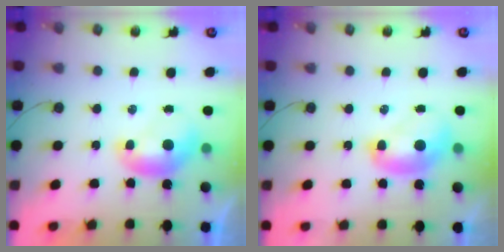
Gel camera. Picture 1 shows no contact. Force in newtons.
{"total": 2.4, "press": 2.4, "slide": 0.3}